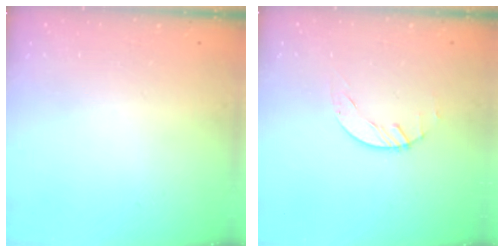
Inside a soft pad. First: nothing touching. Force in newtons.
{"total": 1.5, "press": 1.4, "slide": 0.1}